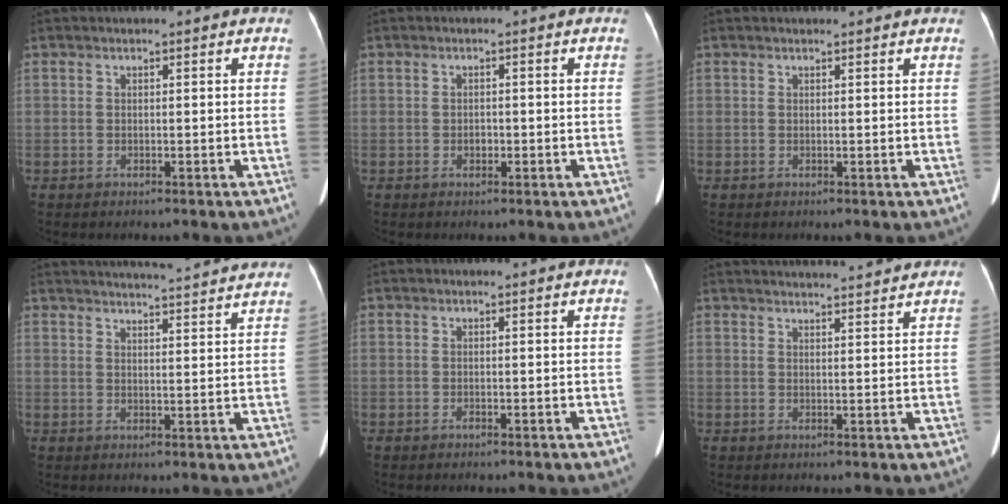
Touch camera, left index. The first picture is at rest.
{"total": 0.9, "force": [-0.3, 0.7, 0.5], "torque": [-0.009, 0.002, -0.006]}
{"total": 1.9, "force": [1.8, 0.2, 0.5], "torque": [-0.009, 0.009, 0.020]}
{"total": 20.4, "force": [19.4, 0.8, 6.3], "torque": [-0.091, -0.010, 0.240]}
{"total": 0.0}
{"total": 10.5, "force": [10.1, 0.3, 2.9], "torque": [-0.041, 0.015, 0.126]}